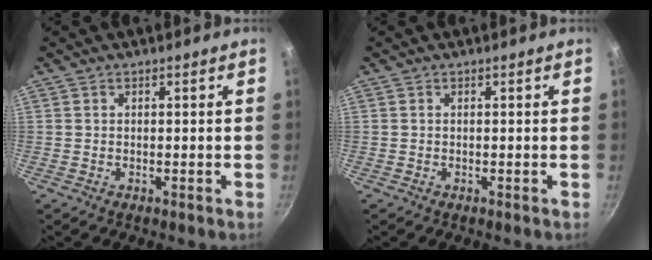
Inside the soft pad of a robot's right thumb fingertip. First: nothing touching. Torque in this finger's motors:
{"motor_torque": [0.15, 0.07, 0.16, 0.33, 0.01]}